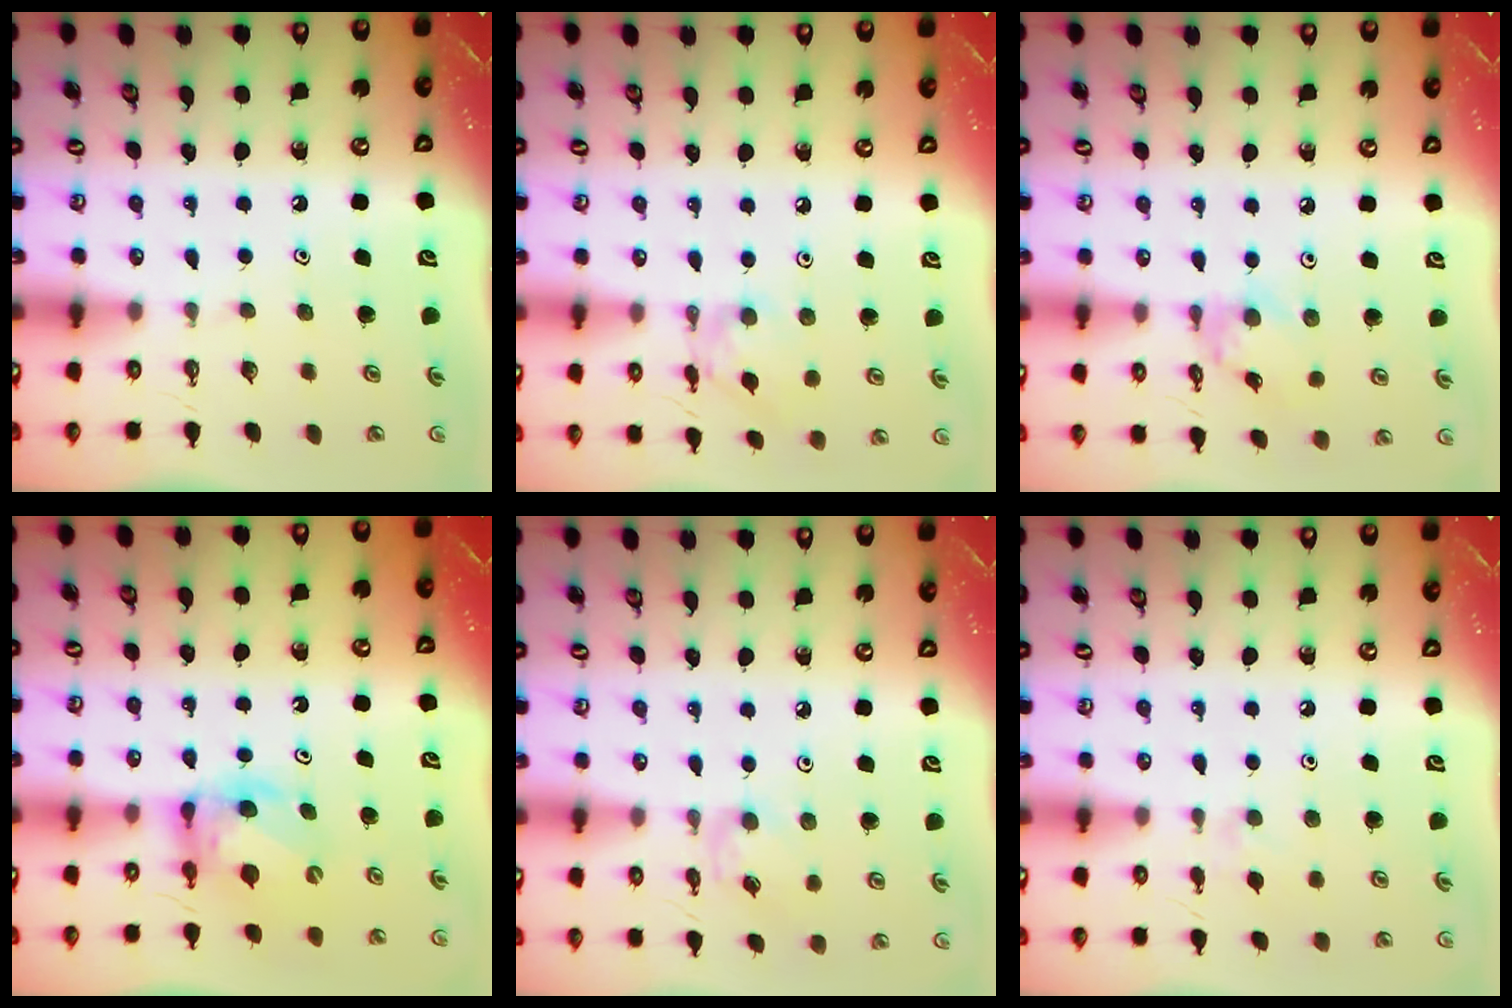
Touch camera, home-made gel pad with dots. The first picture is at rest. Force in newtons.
{"total": 4.0, "press": 4.0, "slide": 0.5}
{"total": 2.8, "press": 2.8, "slide": 0.1}
{"total": 6.4, "press": 6.4, "slide": 0.2}
{"total": 3.3, "press": 3.3, "slide": 0.3}
{"total": 3.4, "press": 3.3, "slide": 0.7}